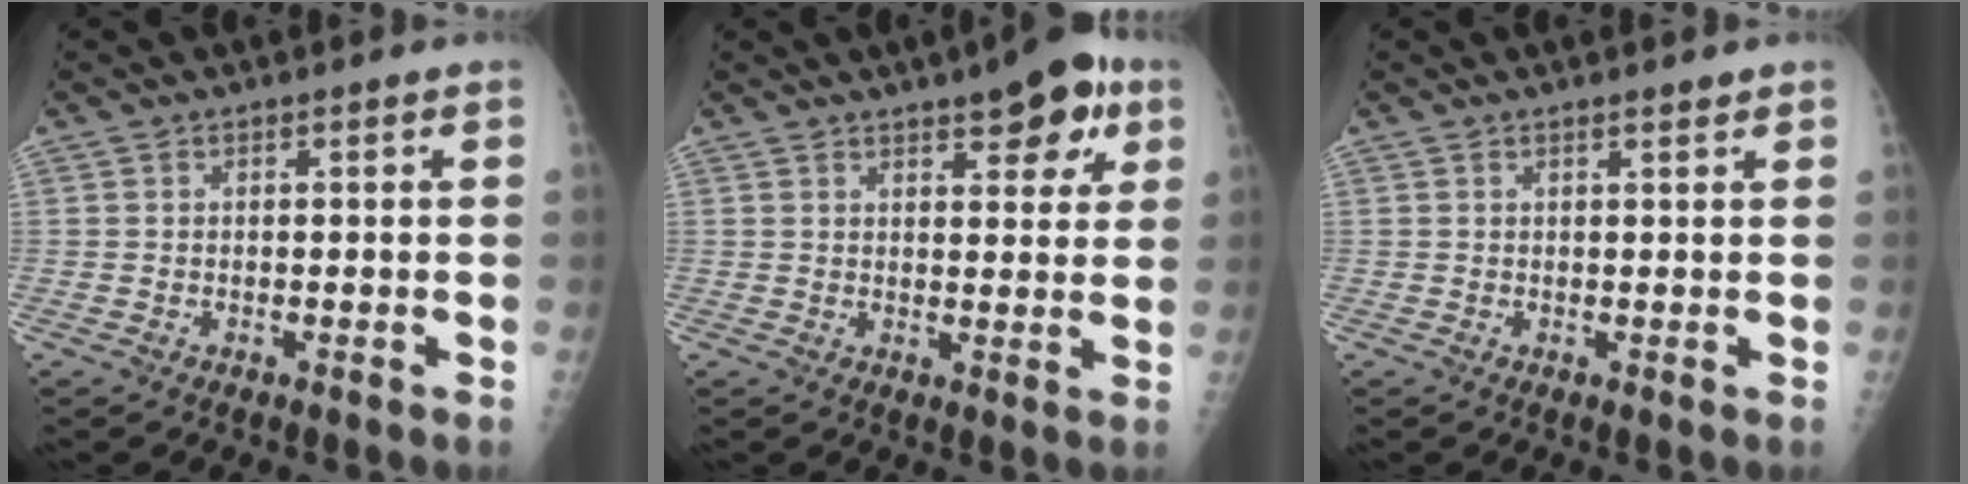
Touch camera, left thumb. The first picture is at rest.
{"total": 9.5, "force": [5.1, 3.7, 7.2], "torque": [-0.063, -0.015, 0.060]}
{"total": 0.9, "force": [0.7, 0.2, 0.6], "torque": [-0.006, -0.004, 0.011]}